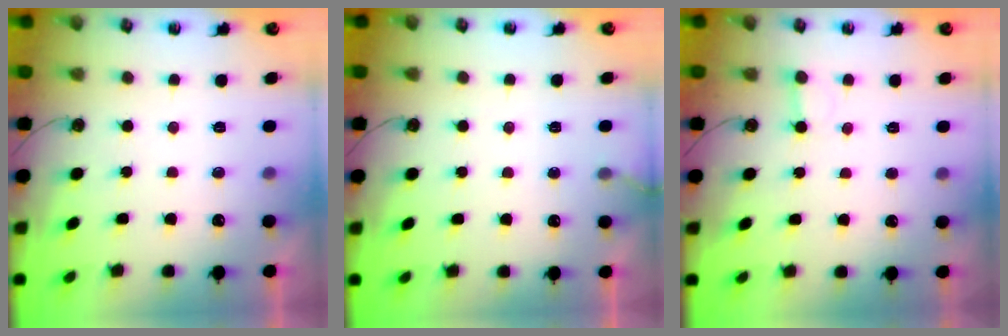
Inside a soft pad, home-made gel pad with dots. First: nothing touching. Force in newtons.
{"total": 4.3, "press": 4.3, "slide": 0.2}
{"total": 2.6, "press": 2.6, "slide": 0.2}